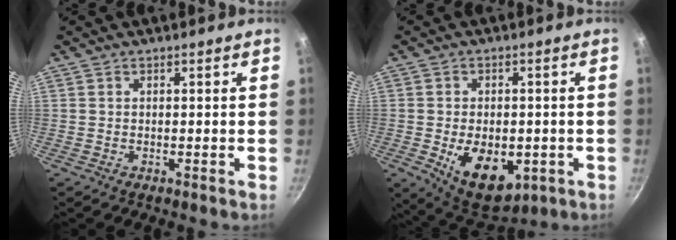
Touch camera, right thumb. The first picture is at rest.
{"total": 12.7, "force": [-3.1, 7.9, 9.4], "torque": [-0.110, -0.007, -0.030]}